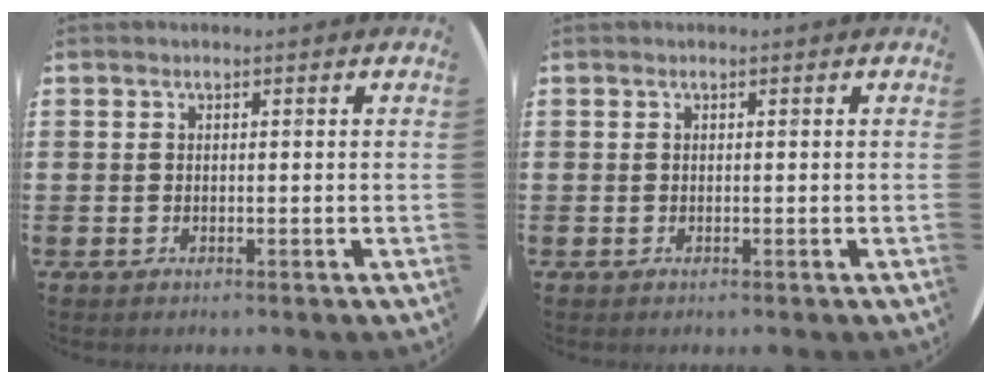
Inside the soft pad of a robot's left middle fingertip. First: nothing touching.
{"total": 0.0}